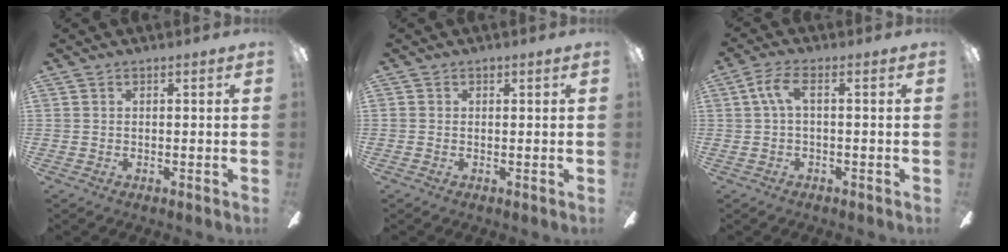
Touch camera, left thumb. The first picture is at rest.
{"total": 0.0}
{"total": 5.8, "force": [0.7, 2.0, 5.4], "torque": [-0.117, 0.006, 0.008]}